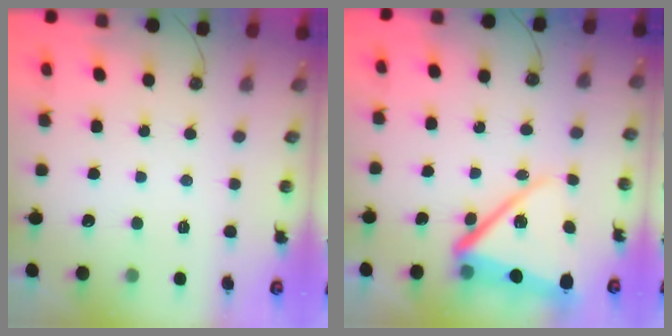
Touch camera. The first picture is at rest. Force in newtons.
{"total": 15.0, "press": 14.9, "slide": 1.8}